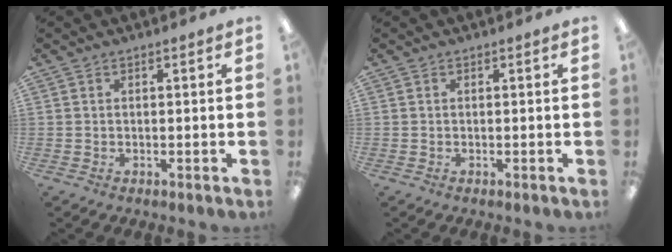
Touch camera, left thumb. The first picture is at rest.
{"total": 0.0}